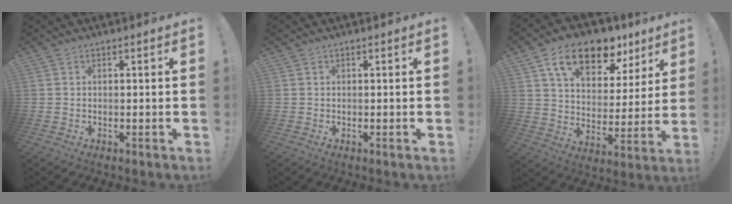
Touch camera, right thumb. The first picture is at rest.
{"total": 0.0}
{"total": 17.3, "force": [10.5, 9.3, 10.1], "torque": [-0.161, -0.057, 0.185]}